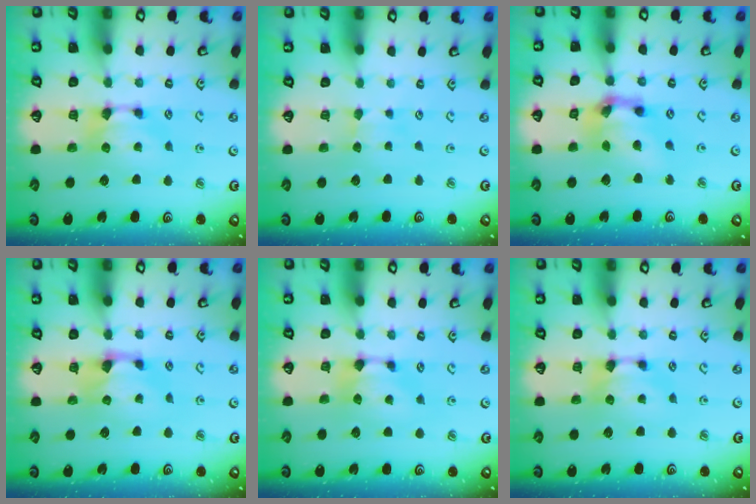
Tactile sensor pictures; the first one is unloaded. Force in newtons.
{"total": 1.9, "press": 1.9, "slide": 0.4}
{"total": 6.7, "press": 6.3, "slide": 2.3}
{"total": 0.6, "press": 0.1, "slide": 0.6}
{"total": 0.8, "press": 0.5, "slide": 0.6}
{"total": 0.0}